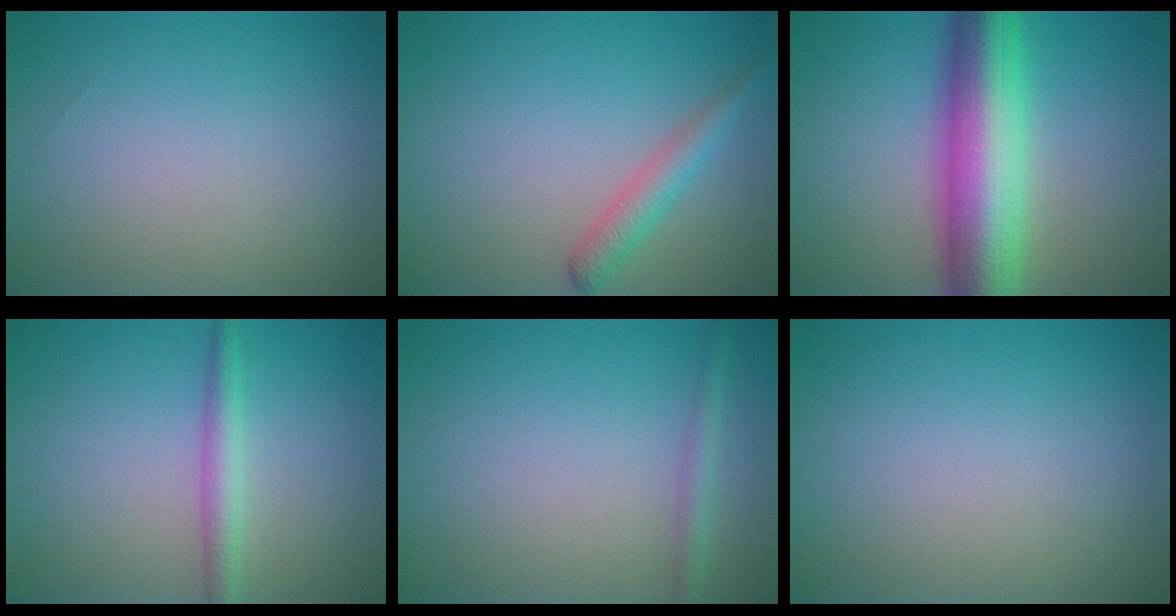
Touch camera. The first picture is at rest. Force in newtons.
{"total": 2.5, "press": 2.5, "slide": 0.1}
{"total": 11.0, "press": 11.0, "slide": 0.0}
{"total": 2.2, "press": 2.2, "slide": 0.0}
{"total": 1.5, "press": 1.5, "slide": 0.0}
{"total": 0.0}